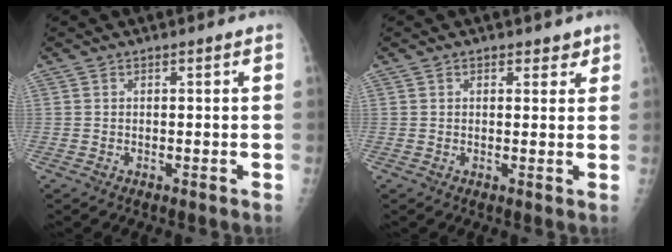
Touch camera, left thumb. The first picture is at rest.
{"total": 2.4, "force": [1.6, 1.5, 1.0], "torque": [0.008, -0.007, 0.018]}